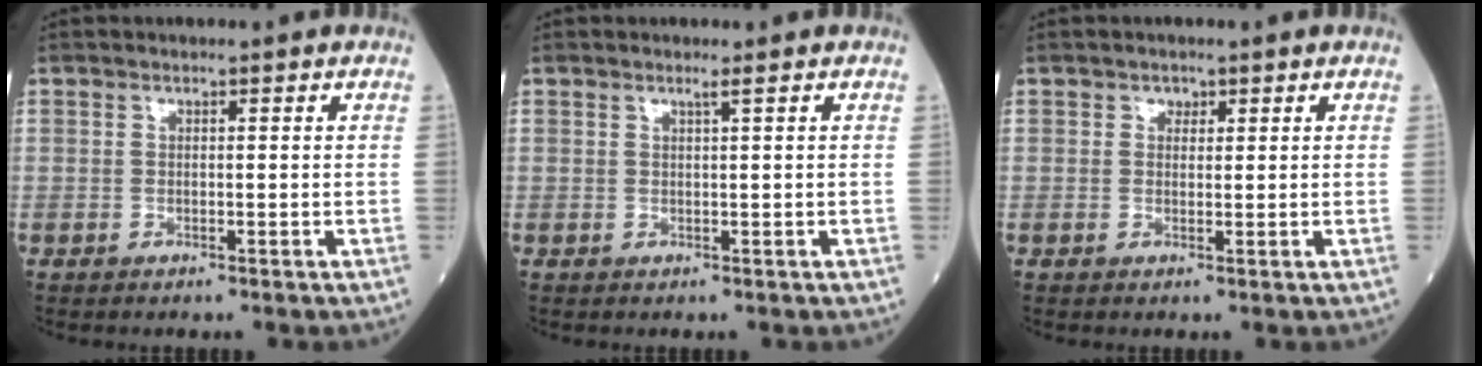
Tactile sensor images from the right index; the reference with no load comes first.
{"total": 0.7, "force": [0.4, -0.3, 0.5], "torque": [-0.017, -0.006, 0.011]}
{"total": 1.2, "force": [0.6, 0.9, 0.4], "torque": [0.000, -0.002, 0.007]}